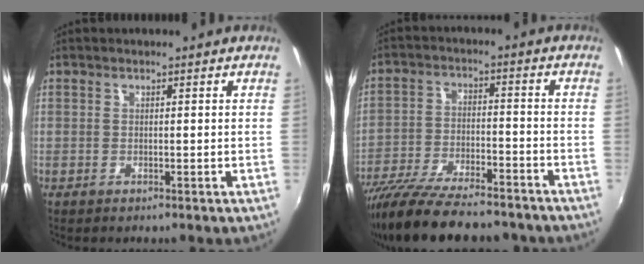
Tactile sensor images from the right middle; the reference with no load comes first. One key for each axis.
{"total": 21.3, "fx": -17.8, "fy": 5.1, "fz": 10.6, "tx": -0.208, "ty": -0.048, "tz": -0.279}